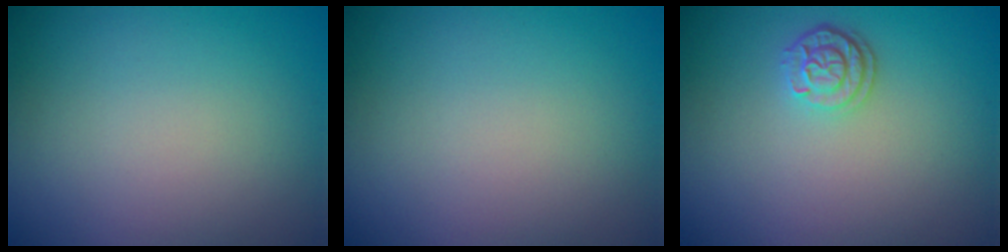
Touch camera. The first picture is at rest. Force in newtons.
{"total": 0.0}
{"total": 2.2, "press": 1.9, "slide": 1.1}